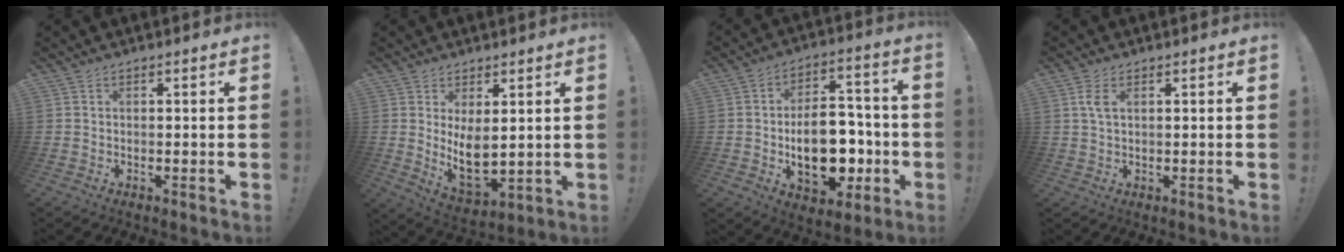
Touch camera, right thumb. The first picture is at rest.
{"total": 8.7, "force": [3.0, 4.4, 6.9], "torque": [-0.108, -0.037, 0.063]}
{"total": 18.9, "force": [-4.1, 12.0, 14.0], "torque": [-0.207, 0.022, -0.059]}
{"total": 3.8, "force": [1.3, 1.7, 3.1], "torque": [-0.061, 0.003, 0.024]}